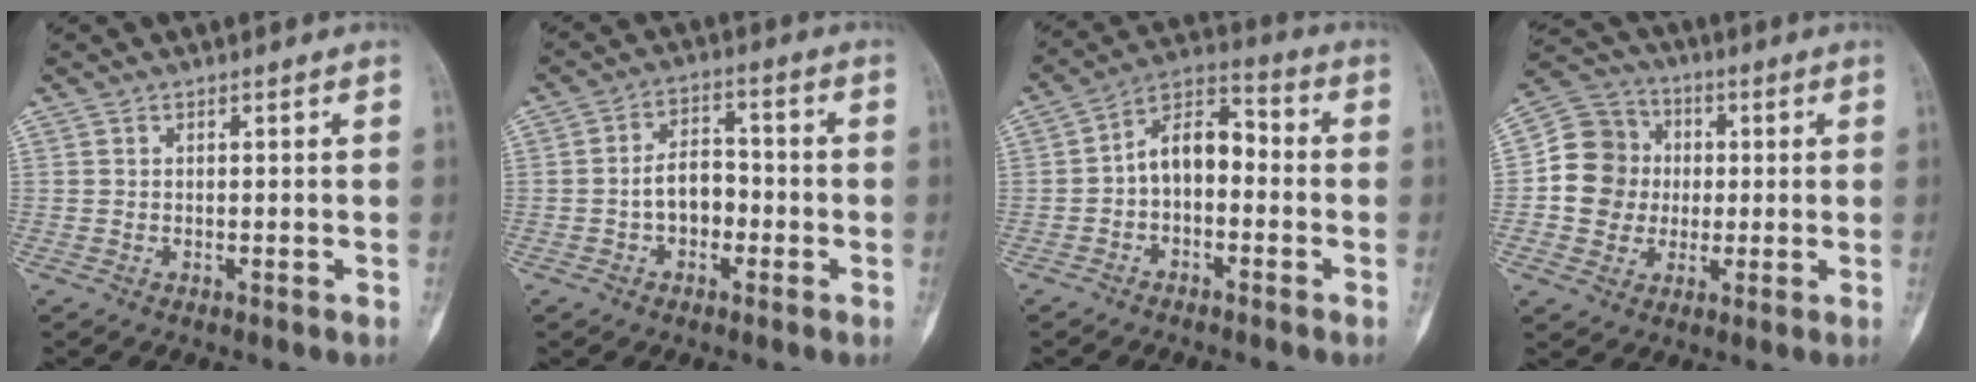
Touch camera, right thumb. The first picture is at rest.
{"total": 6.4, "force": [-1.7, 4.3, 4.4], "torque": [-0.050, 0.027, -0.039]}
{"total": 9.3, "force": [-1.3, 5.8, 7.1], "torque": [-0.095, 0.045, -0.041]}
{"total": 11.6, "force": [-0.1, 10.9, 4.1], "torque": [-0.043, 0.024, -0.007]}